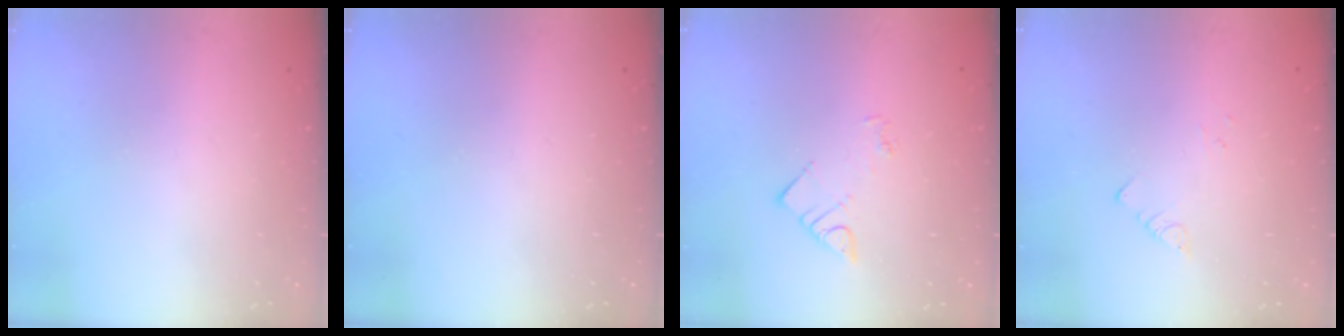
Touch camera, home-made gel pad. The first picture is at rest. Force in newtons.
{"total": 0.0}
{"total": 3.8, "press": 3.7, "slide": 0.6}
{"total": 1.8, "press": 1.8, "slide": 0.2}